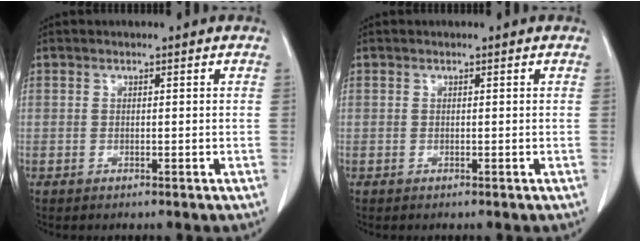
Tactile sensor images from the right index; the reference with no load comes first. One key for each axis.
{"total": 0.0}